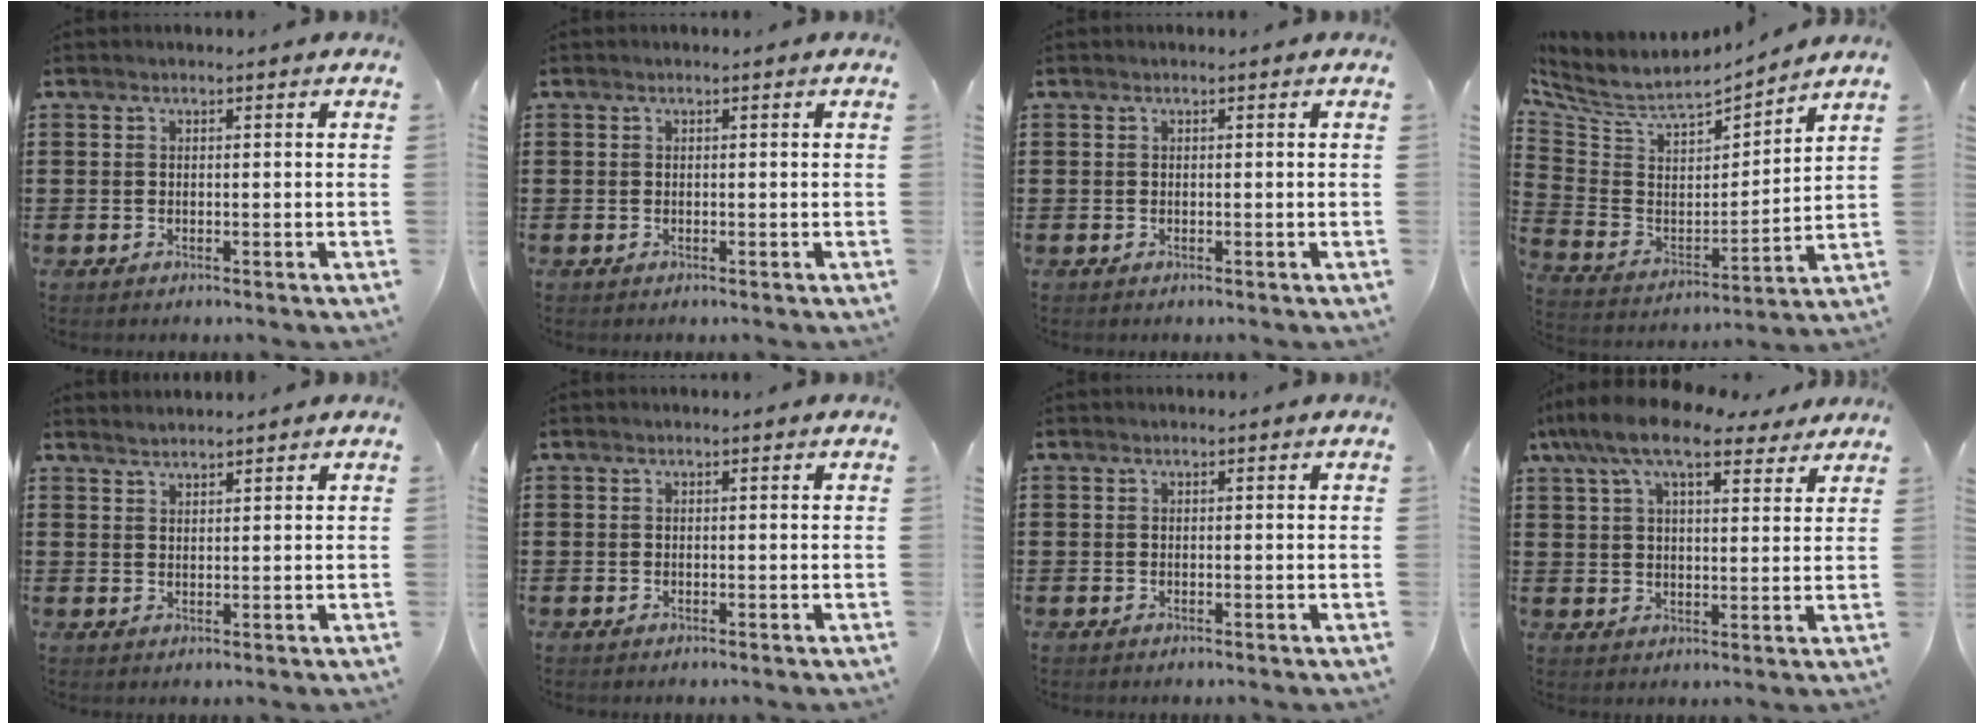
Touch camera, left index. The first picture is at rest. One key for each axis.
{"total": 0.0}
{"total": 0.0}
{"total": 6.5, "fx": 5.6, "fy": 2.1, "fz": 2.6, "tx": -0.084, "ty": -0.048, "tz": 0.091}
{"total": 1.5, "fx": 1.5, "fy": -0.1, "fz": 0.0, "tx": -0.002, "ty": 0.001, "tz": 0.029}
{"total": 0.0}
{"total": 0.0}
{"total": 10.6, "fx": 7.8, "fy": 3.3, "fz": 6.4, "tx": -0.138, "ty": -0.009, "tz": 0.142}